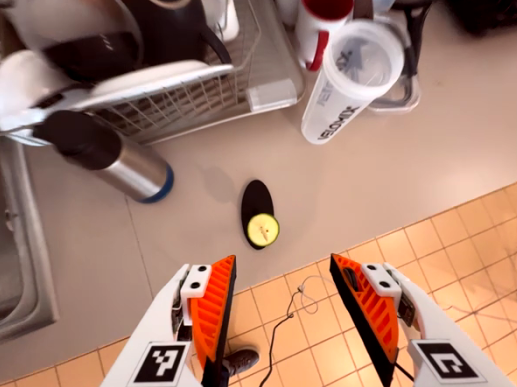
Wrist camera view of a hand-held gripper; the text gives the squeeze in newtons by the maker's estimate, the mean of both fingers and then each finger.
{"total": 0.0}